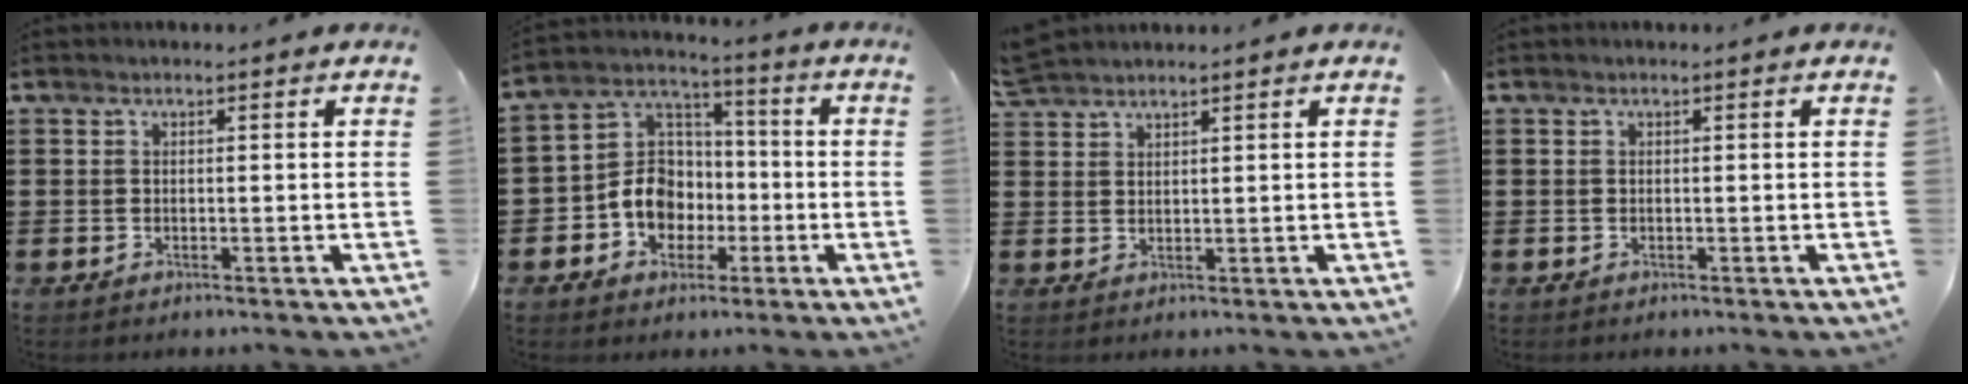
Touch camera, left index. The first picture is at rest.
{"total": 8.9, "force": [-2.7, 7.7, 3.5], "torque": [-0.103, 0.017, -0.053]}
{"total": 2.9, "force": [2.8, 0.5, 0.6], "torque": [-0.020, 0.000, 0.055]}
{"total": 0.0}